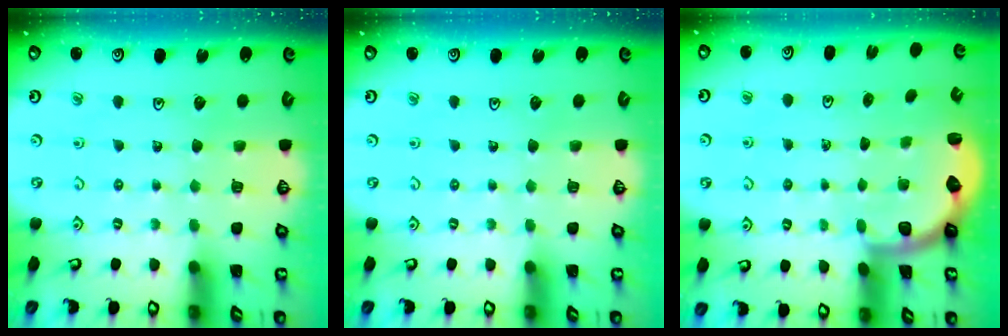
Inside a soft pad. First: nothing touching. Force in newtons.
{"total": 0.0}
{"total": 2.2, "press": 2.1, "slide": 0.8}